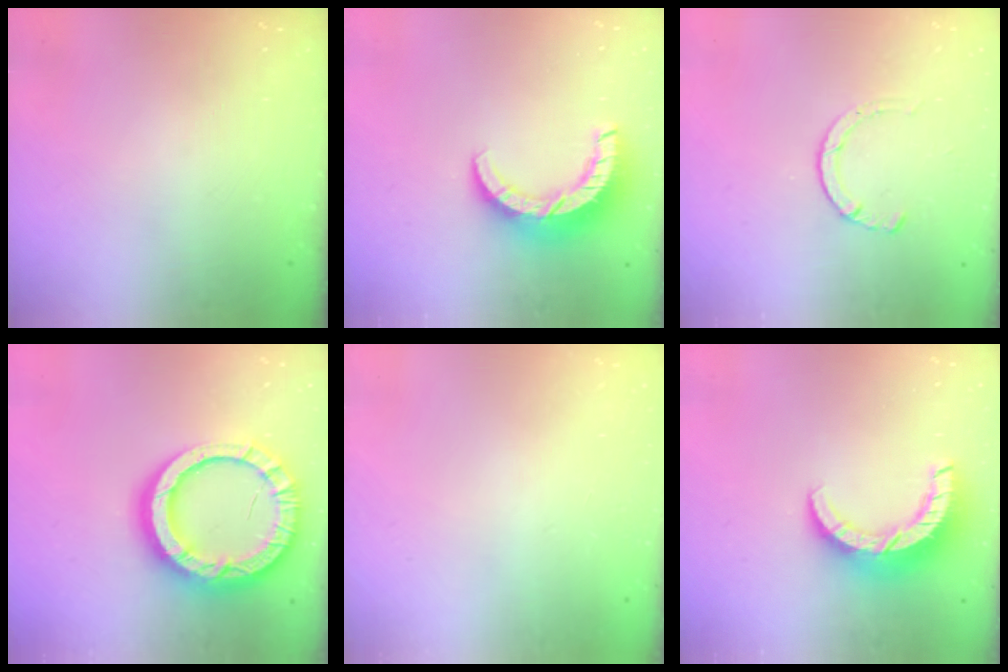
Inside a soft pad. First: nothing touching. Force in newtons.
{"total": 12.8, "press": 12.8, "slide": 0.7}
{"total": 1.2, "press": 1.2, "slide": 0.3}
{"total": 20.3, "press": 20.2, "slide": 2.0}
{"total": 2.4, "press": 2.4, "slide": 0.2}
{"total": 12.8, "press": 12.8, "slide": 0.7}